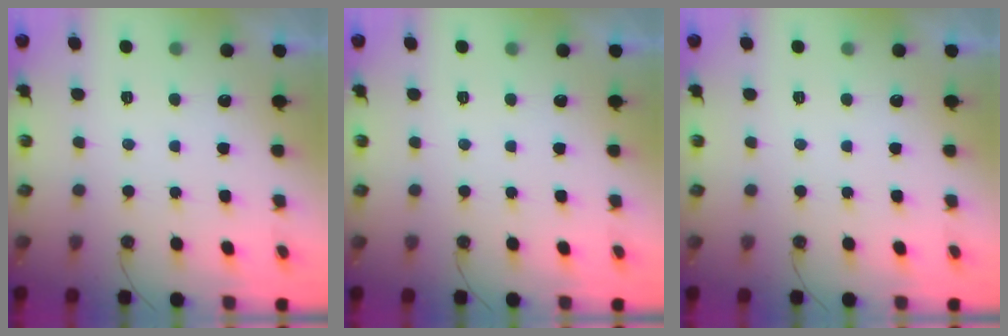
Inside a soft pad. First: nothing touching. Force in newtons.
{"total": 0.0}
{"total": 0.0}